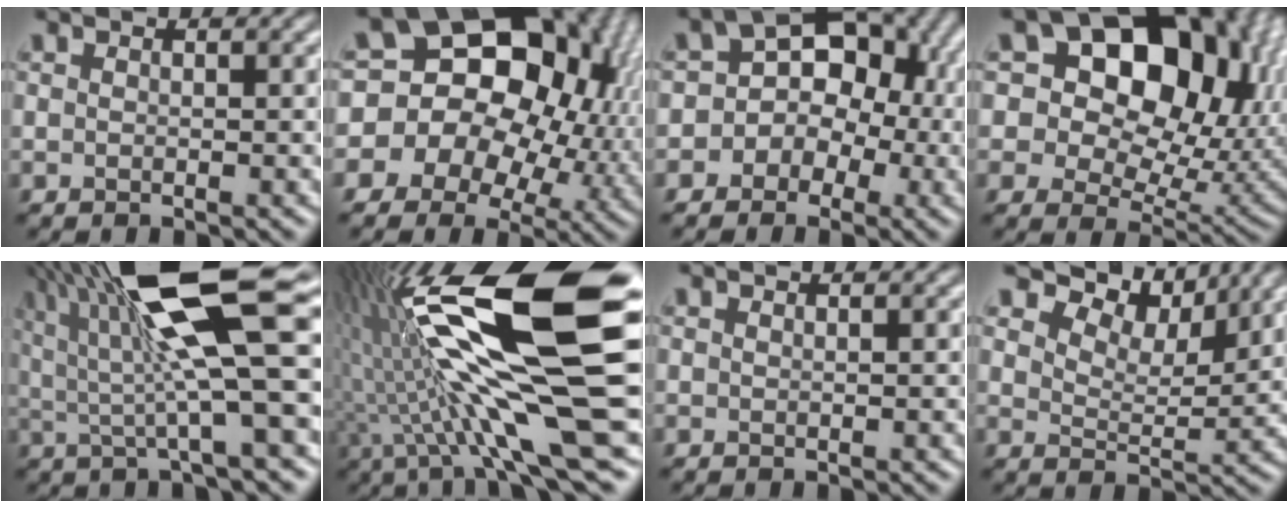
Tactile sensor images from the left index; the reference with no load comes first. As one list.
[{"total": 18.7, "force": [0.9, 14.9, 11.3], "torque": [-0.157, 0.021, 0.002]}, {"total": 5.9, "force": [-0.6, 4.8, 3.5], "torque": [0.010, 0.027, -0.028]}, {"total": 15.7, "force": [5.7, 10.3, 10.5], "torque": [-0.131, 0.031, 0.094]}, {"total": 13.3, "force": [4.2, 2.4, 12.4], "torque": [-0.214, 0.015, 0.077]}, {"total": 18.3, "force": [3.3, 4.2, 17.5], "torque": [-0.321, 0.006, 0.075]}, {"total": 0.5, "force": [0.4, 0.2, 0.2], "torque": [0.006, 0.002, 0.000]}, {"total": 6.6, "force": [5.7, 2.1, 2.7], "torque": [-0.053, 0.009, 0.086]}]